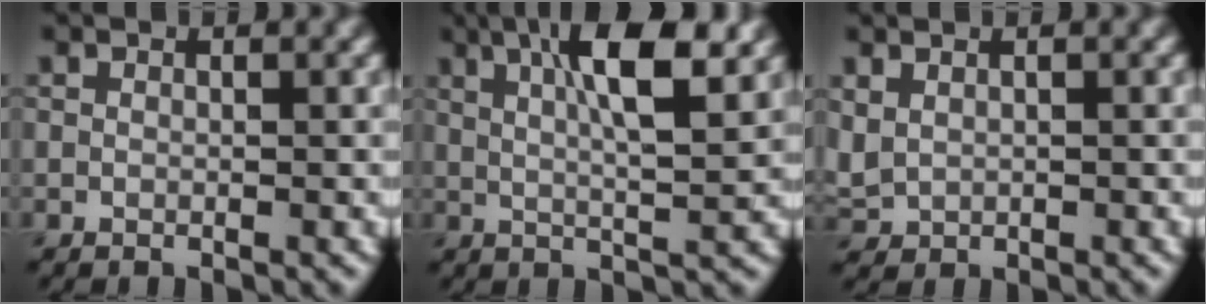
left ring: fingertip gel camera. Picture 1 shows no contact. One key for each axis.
{"total": 8.0, "fx": 3.1, "fy": 1.8, "fz": 7.1, "tx": -0.102, "ty": 0.011, "tz": 0.046}
{"total": 1.3, "fx": 0.6, "fy": 0.9, "fz": 0.6, "tx": -0.017, "ty": 0.000, "tz": 0.018}